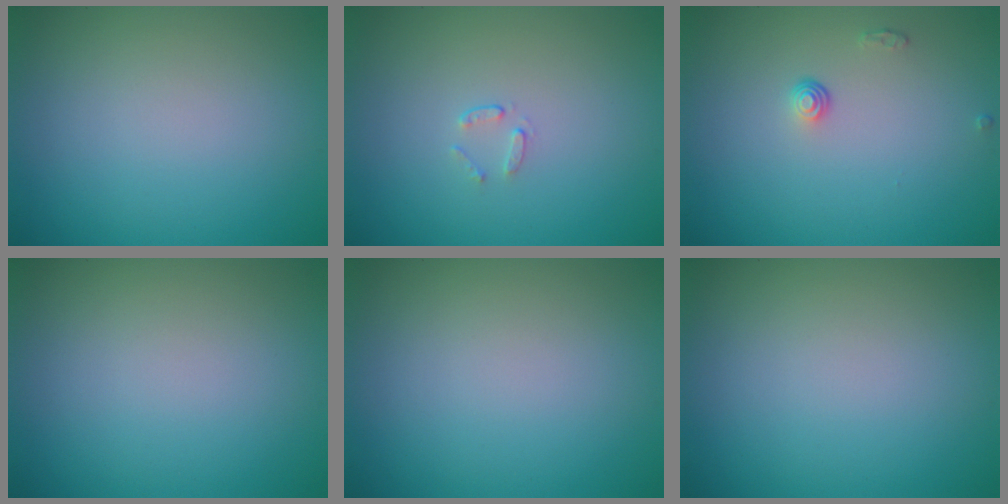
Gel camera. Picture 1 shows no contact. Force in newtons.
{"total": 0.7, "press": 0.4, "slide": 0.6}
{"total": 1.0, "press": 0.7, "slide": 0.8}
{"total": 0.0}
{"total": 0.0}
{"total": 0.0}